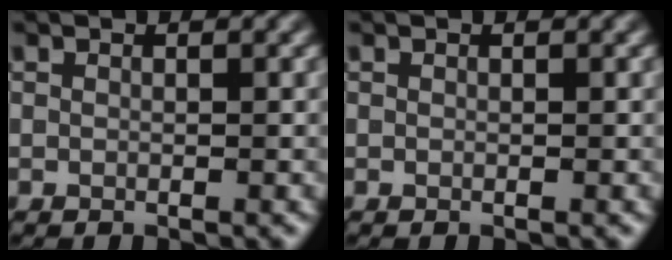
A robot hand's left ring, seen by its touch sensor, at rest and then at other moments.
{"total": 0.0}